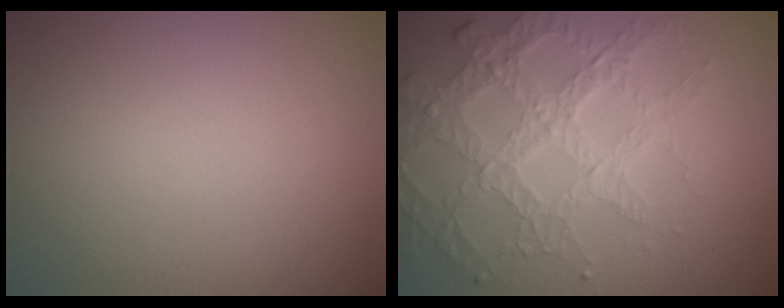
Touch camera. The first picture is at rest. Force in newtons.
{"total": 4.5, "press": 4.3, "slide": 1.2}